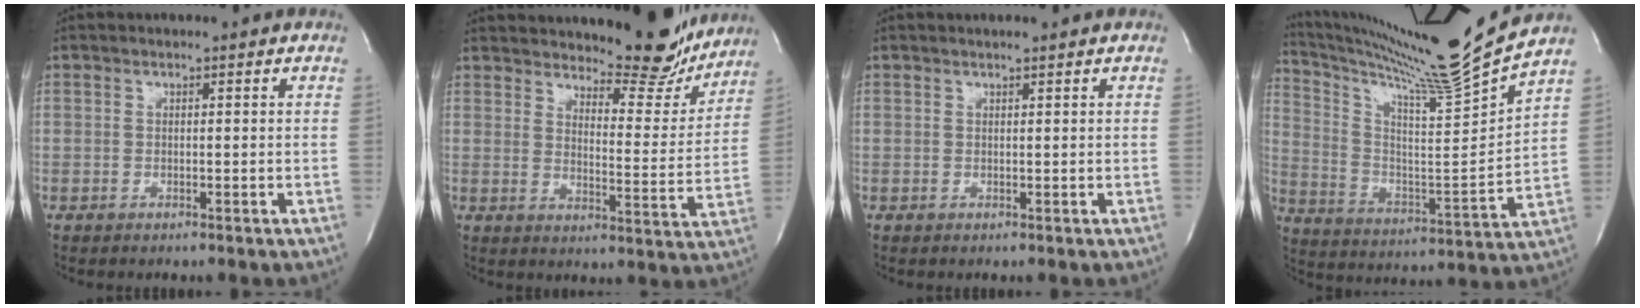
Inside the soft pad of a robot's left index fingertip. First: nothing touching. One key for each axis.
{"total": 15.2, "fx": 14.1, "fy": 3.0, "fz": 4.8, "tx": -0.054, "ty": -0.035, "tz": 0.181}
{"total": 1.3, "fx": 1.1, "fy": -0.2, "fz": 0.6, "tx": -0.011, "ty": 0.002, "tz": 0.021}
{"total": 19.1, "fx": 17.1, "fy": -4.0, "fz": 7.5, "tx": -0.144, "ty": -0.084, "tz": 0.273}